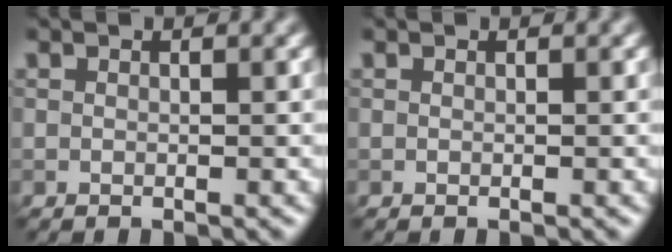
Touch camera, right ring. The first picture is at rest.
{"total": 0.0}